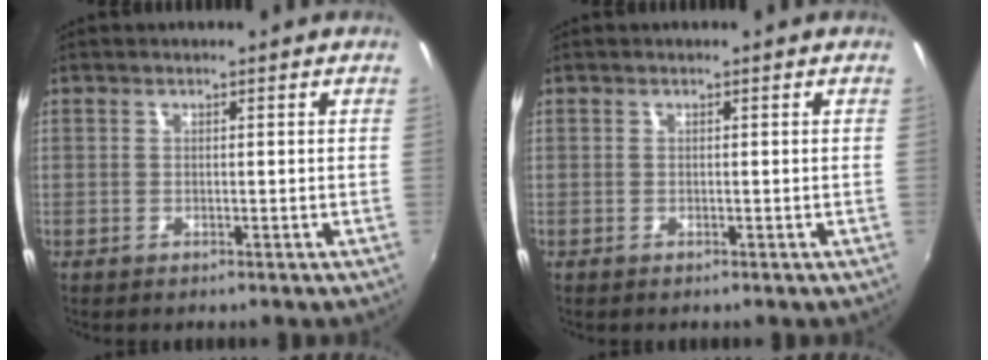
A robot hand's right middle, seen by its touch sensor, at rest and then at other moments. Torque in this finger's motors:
{"motor_torque": [0.24, -0.36, 0.04, 0.00]}